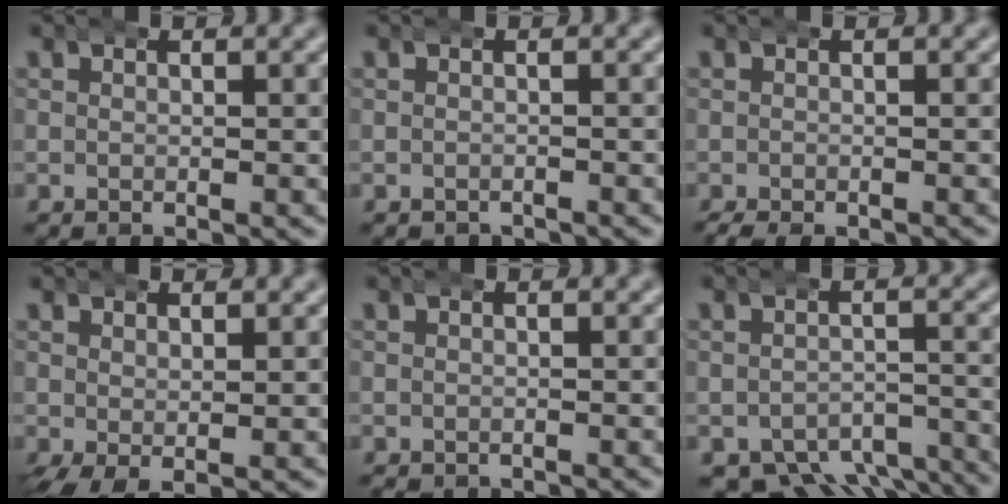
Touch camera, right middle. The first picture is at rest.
{"total": 1.3, "force": [-1.2, 0.0, -0.3], "torque": [0.006, -0.006, -0.016]}
{"total": 1.6, "force": [-1.4, 0.5, 0.6], "torque": [-0.015, -0.011, -0.015]}
{"total": 2.2, "force": [-0.7, 0.9, 1.9], "torque": [-0.030, -0.018, 0.003]}
{"total": 0.6, "force": [-0.5, 0.4, -0.1], "torque": [-0.004, -0.007, -0.004]}
{"total": 8.0, "force": [-6.2, 3.8, 3.2], "torque": [-0.040, -0.032, -0.090]}